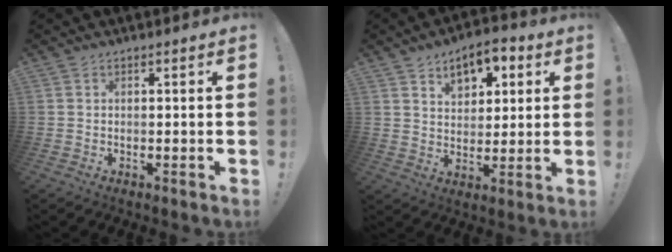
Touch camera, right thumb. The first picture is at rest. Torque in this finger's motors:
{"motor_torque": [0.04, 0.24, 0.02, 0.37, 0.26]}